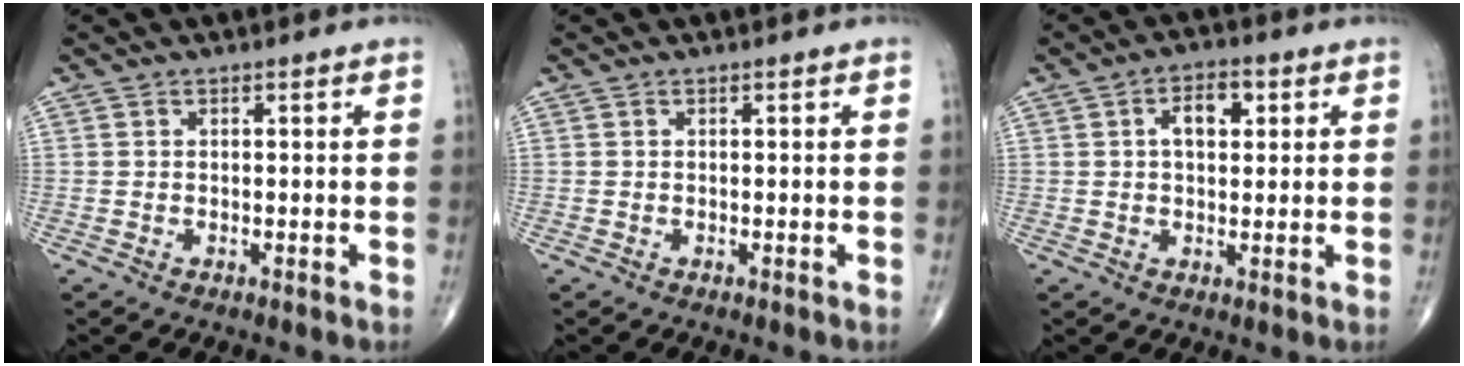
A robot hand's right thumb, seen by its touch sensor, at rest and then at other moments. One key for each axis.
{"total": 0.0}
{"total": 5.7, "fx": 1.6, "fy": 3.3, "fz": 4.4, "tx": -0.057, "ty": 0.006, "tz": 0.020}